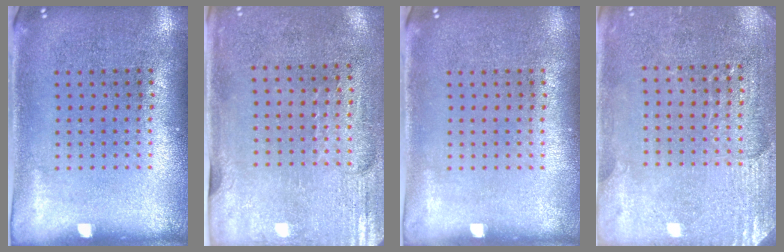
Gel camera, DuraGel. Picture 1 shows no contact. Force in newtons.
{"total": 2.9, "press": 2.5, "slide": 1.5}
{"total": 0.0}
{"total": 2.9, "press": 2.8, "slide": 0.8}